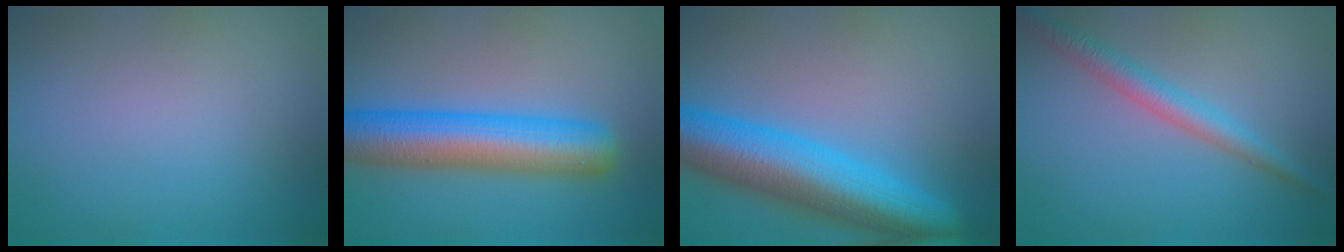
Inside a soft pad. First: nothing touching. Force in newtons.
{"total": 8.9, "press": 8.9, "slide": 0.2}
{"total": 9.9, "press": 9.9, "slide": 0.4}
{"total": 2.9, "press": 2.9, "slide": 0.1}